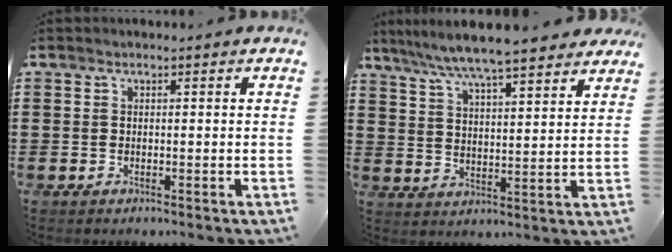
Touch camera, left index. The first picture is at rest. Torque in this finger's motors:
{"motor_torque": [1.81, -0.33, 0.54, 0.21]}